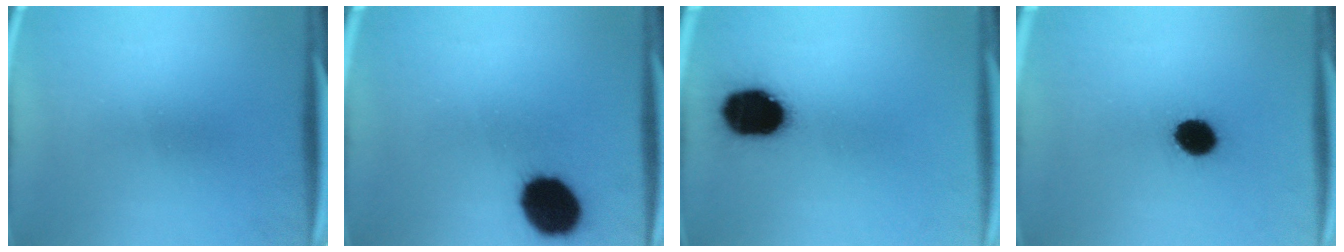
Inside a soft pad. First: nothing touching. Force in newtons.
{"total": 15.4}
{"total": 19.2}
{"total": 6.7}